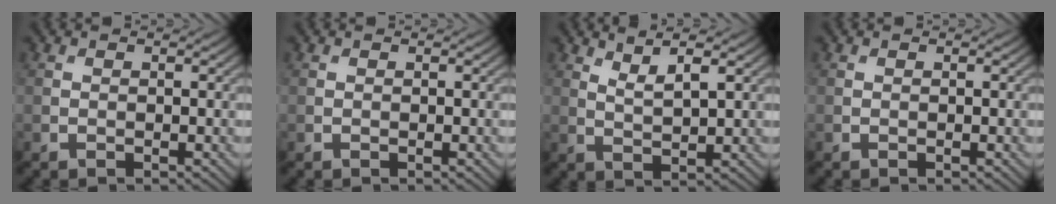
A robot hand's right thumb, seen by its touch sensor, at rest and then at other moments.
{"total": 0.0}
{"total": 3.5, "force": [2.4, 0.6, 2.5], "torque": [-0.049, -0.005, 0.052]}
{"total": 0.0}